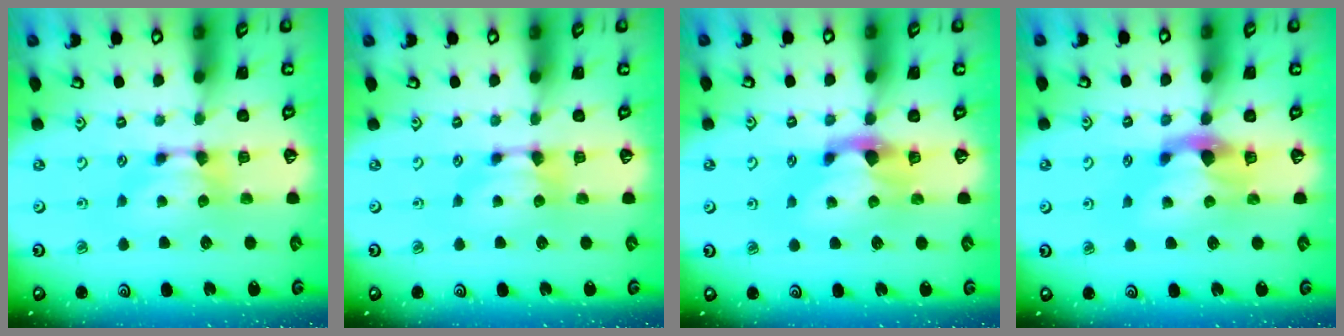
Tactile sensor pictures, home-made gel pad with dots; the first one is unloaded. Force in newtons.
{"total": 0.0}
{"total": 2.2, "press": 1.8, "slide": 1.3}
{"total": 2.3, "press": 1.9, "slide": 1.3}